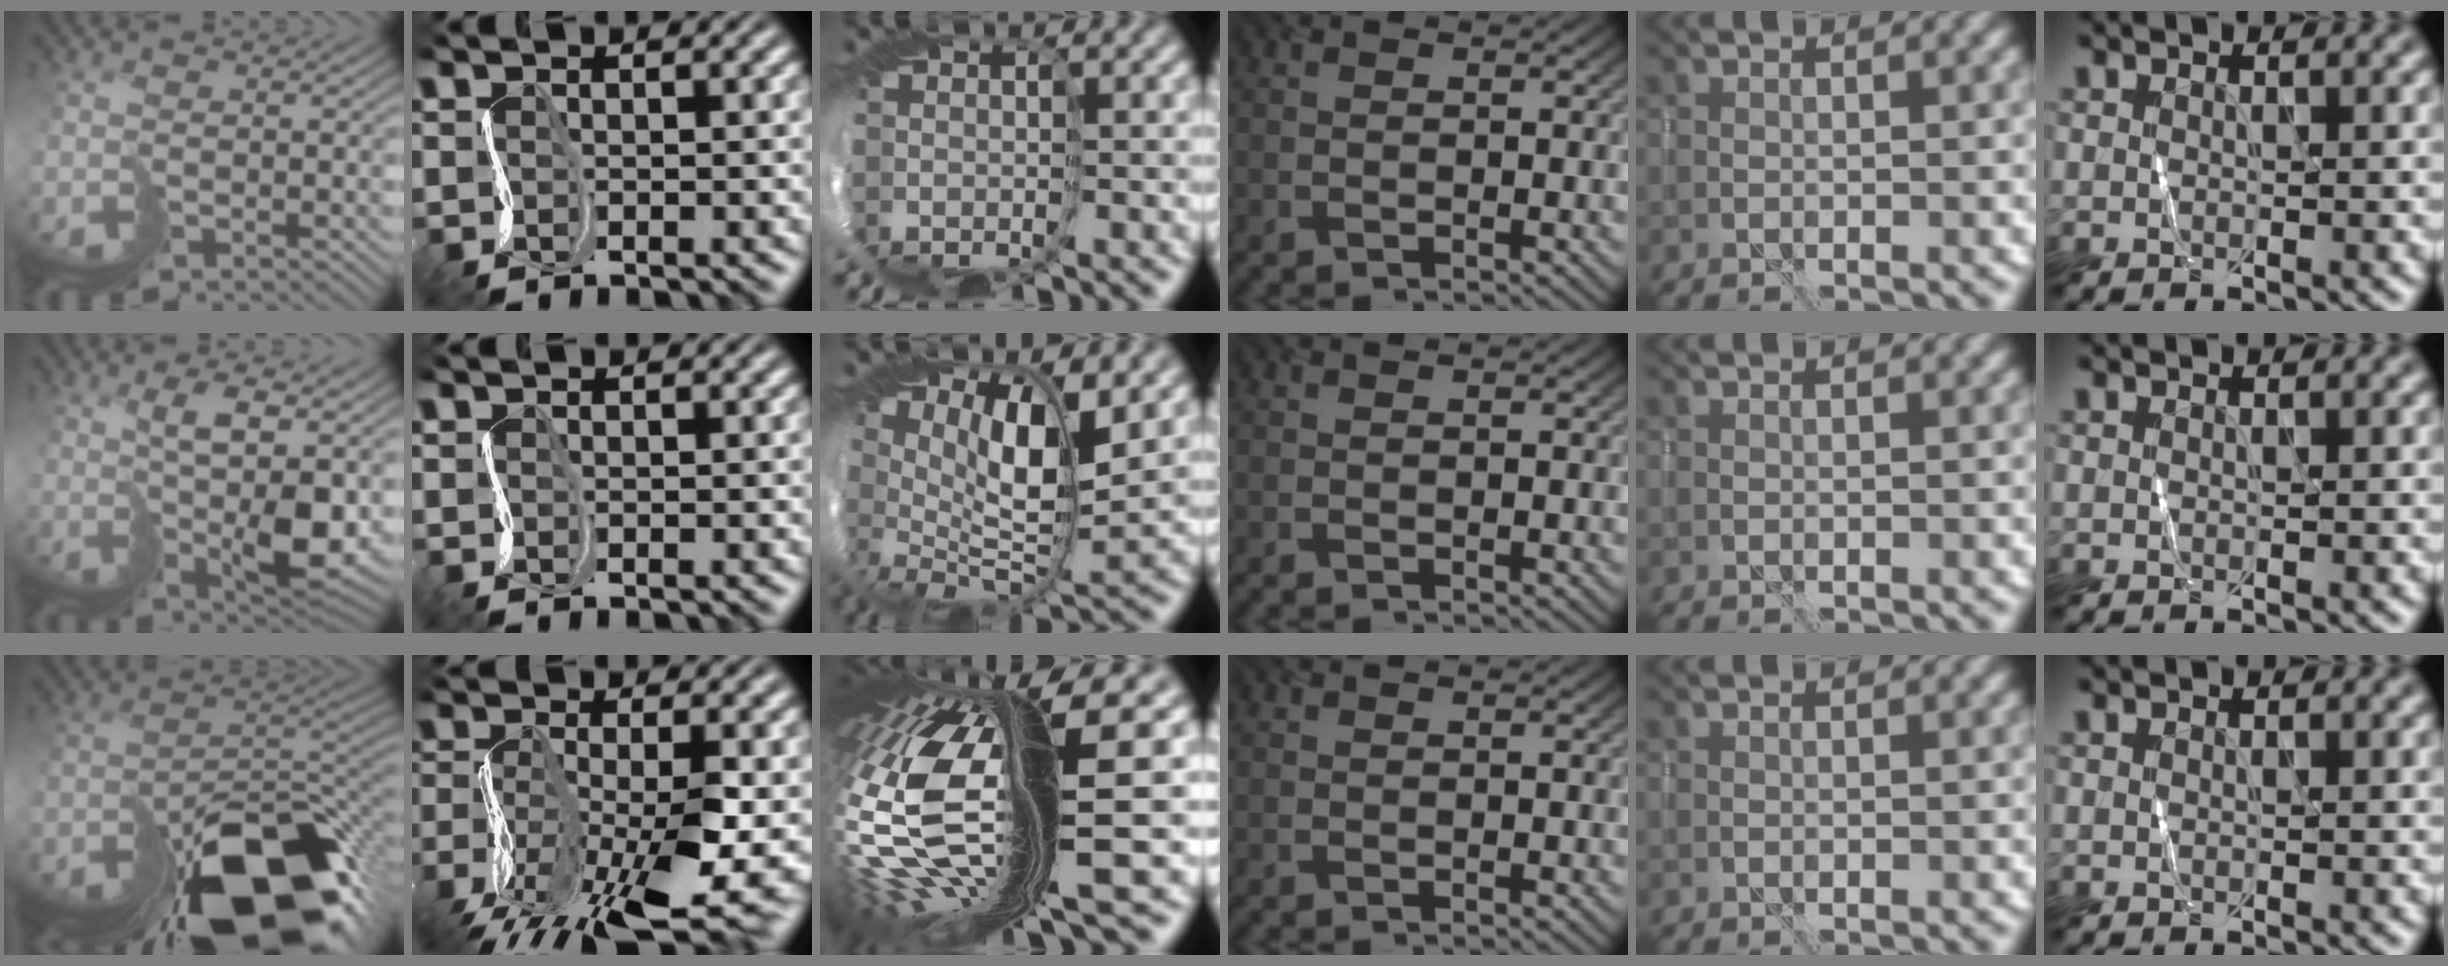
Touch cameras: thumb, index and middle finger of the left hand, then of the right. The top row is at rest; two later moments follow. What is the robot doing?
{"motion": "cut", "object": "paper bag"}